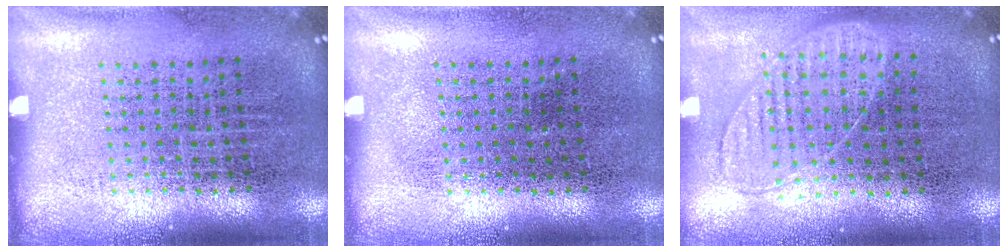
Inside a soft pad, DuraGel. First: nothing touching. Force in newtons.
{"total": 0.0}
{"total": 0.9, "press": 0.8, "slide": 0.3}